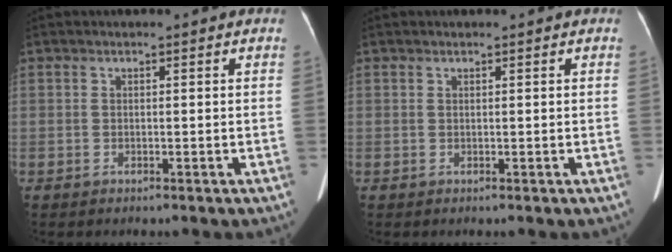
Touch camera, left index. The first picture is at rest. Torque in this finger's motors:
{"motor_torque": [0.09, 0.07, -0.08, -0.01]}